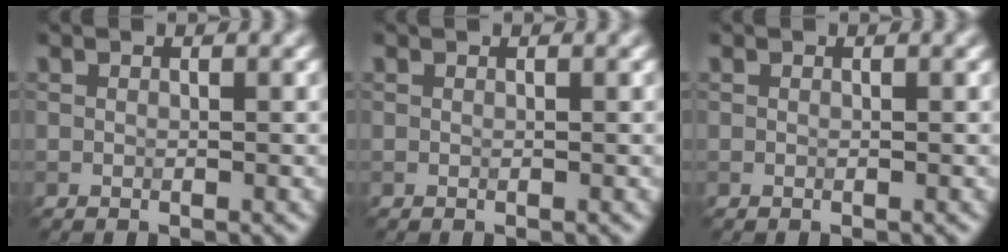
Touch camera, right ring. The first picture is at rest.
{"total": 0.0}
{"total": 0.0}